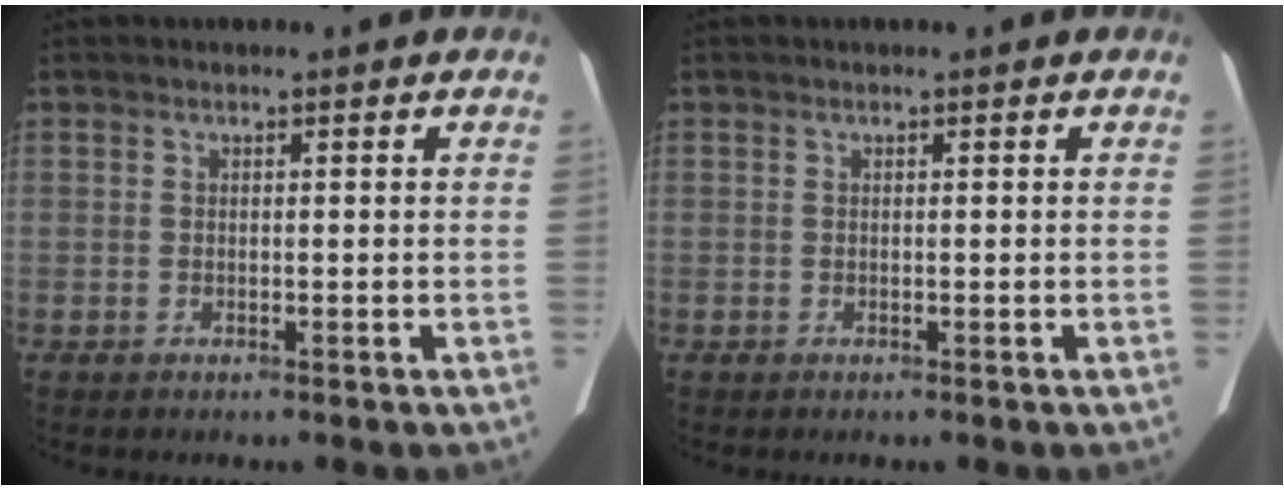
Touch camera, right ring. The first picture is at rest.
{"total": 0.0}